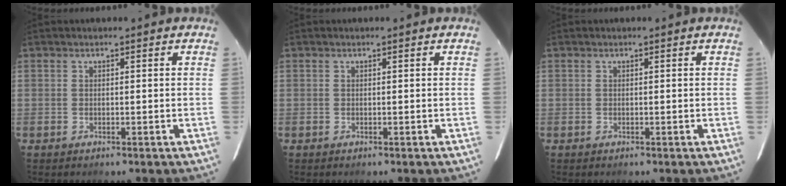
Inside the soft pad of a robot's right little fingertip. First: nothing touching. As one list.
[{"total": 0.0}, {"total": 0.0}]